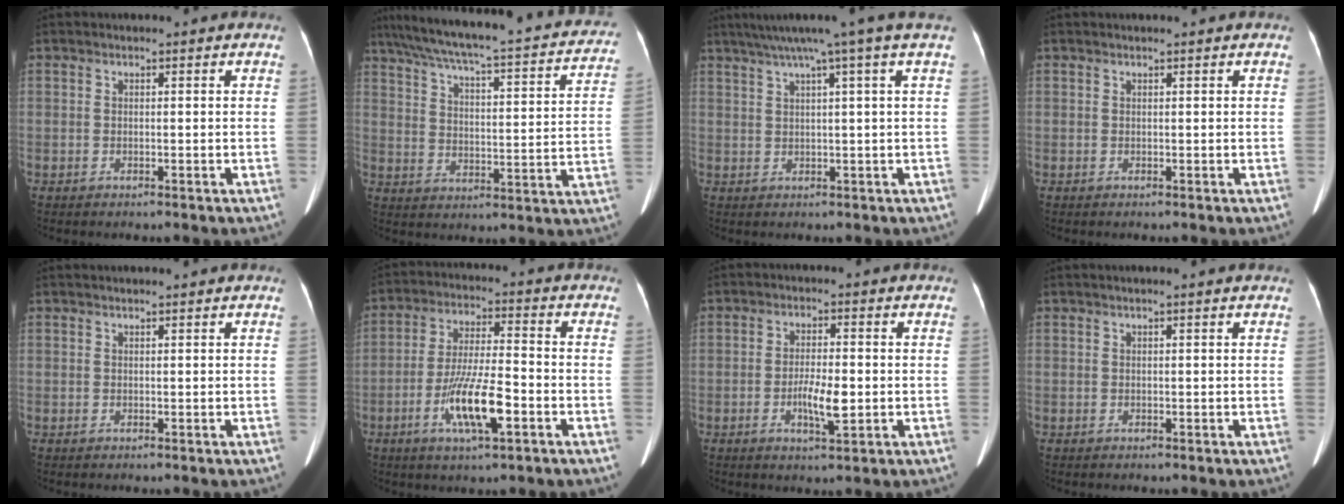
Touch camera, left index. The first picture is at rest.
{"total": 29.2, "force": [24.5, 5.0, 15.0], "torque": [-0.243, -0.015, 0.308]}
{"total": 7.8, "force": [5.5, -2.2, 5.2], "torque": [-0.078, 0.019, 0.075]}
{"total": 0.8, "force": [0.7, 0.0, 0.4], "torque": [-0.004, 0.014, 0.011]}
{"total": 1.4, "force": [1.3, 0.1, 0.7], "torque": [-0.005, 0.017, 0.018]}
{"total": 10.3, "force": [-4.1, 1.7, 9.2], "torque": [-0.178, -0.008, -0.076]}
{"total": 5.0, "force": [-1.2, 1.2, 4.7], "torque": [-0.087, -0.005, -0.021]}
{"total": 0.9, "force": [0.7, -0.2, 0.6], "torque": [-0.016, 0.007, 0.017]}